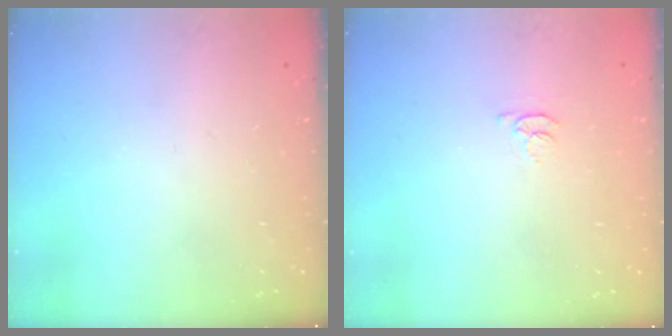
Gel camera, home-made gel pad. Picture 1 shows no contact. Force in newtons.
{"total": 2.8, "press": 2.8, "slide": 0.4}